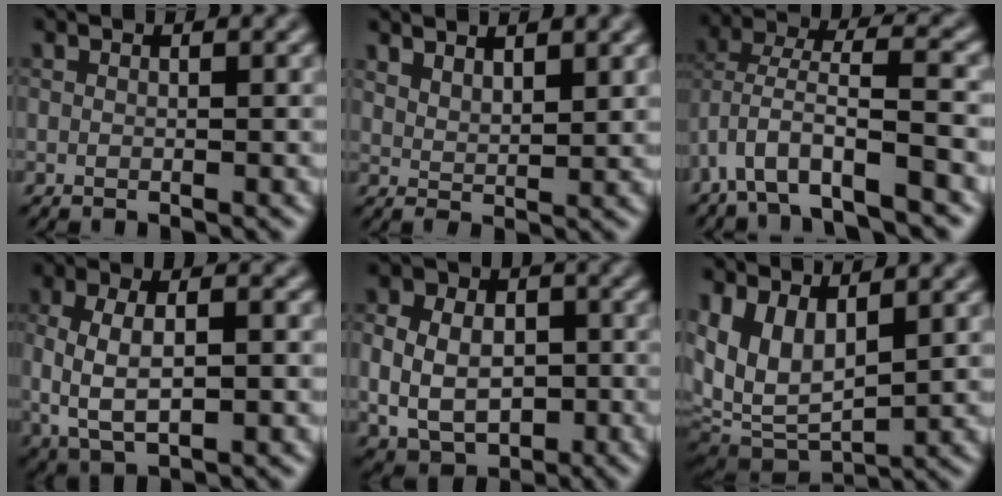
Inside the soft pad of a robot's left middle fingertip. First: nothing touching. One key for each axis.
{"total": 2.2, "fx": 1.9, "fy": 0.6, "fz": 1.0, "tx": -0.016, "ty": -0.002, "tz": 0.037}
{"total": 6.6, "fx": -3.6, "fy": 2.0, "fz": 5.2, "tx": -0.091, "ty": 0.008, "tz": -0.070}
{"total": 6.6, "fx": -0.4, "fy": 3.2, "fz": 5.7, "tx": -0.109, "ty": -0.003, "tz": -0.005}
{"total": 9.0, "fx": 0.0, "fy": 7.4, "fz": 5.2, "tx": -0.082, "ty": 0.009, "tz": -0.015}
{"total": 7.5, "fx": 1.1, "fy": 4.5, "fz": 5.9, "tx": -0.129, "ty": -0.007, "tz": 0.022}